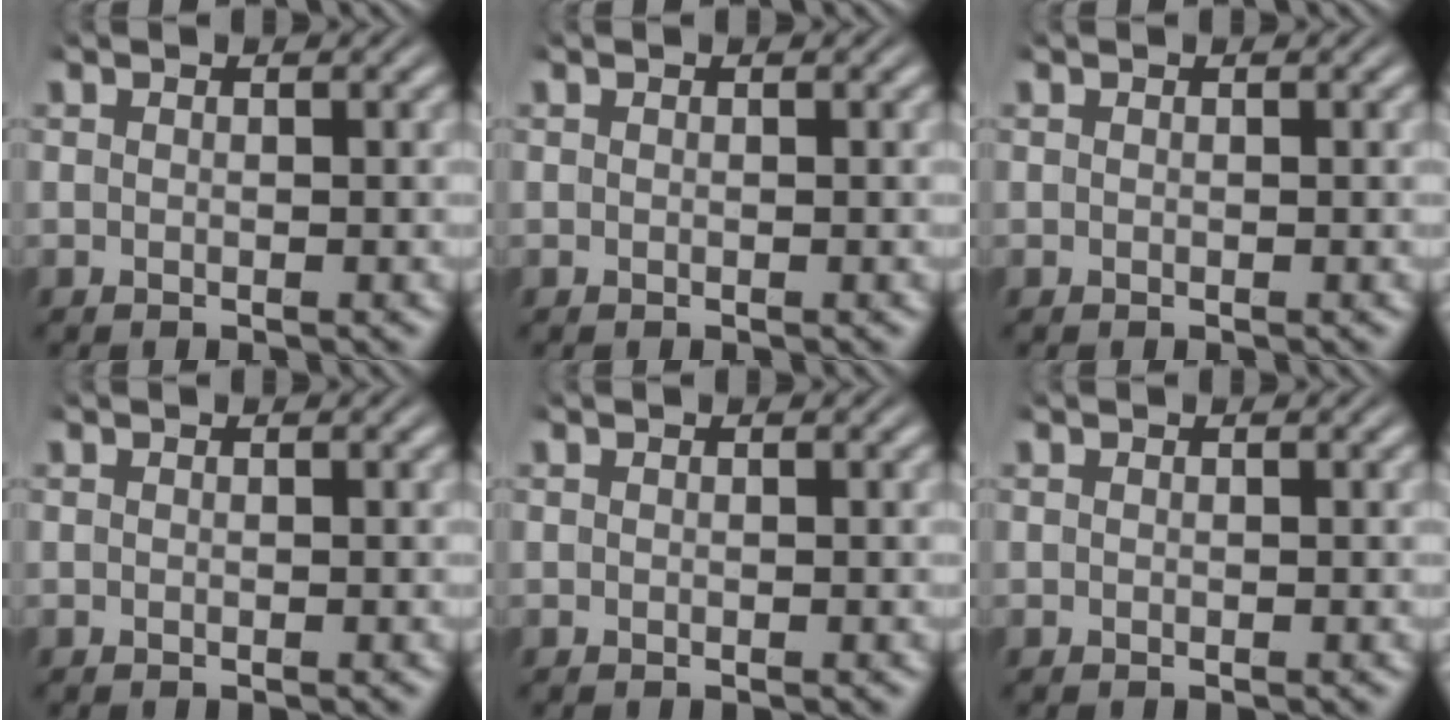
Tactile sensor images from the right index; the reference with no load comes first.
{"total": 0.0}
{"total": 0.0}
{"total": 0.0}
{"total": 0.0}
{"total": 0.0}